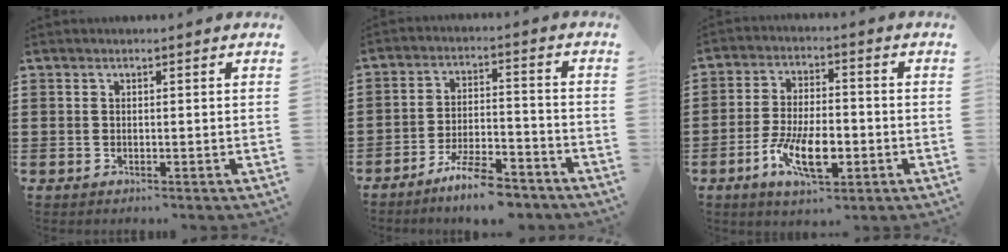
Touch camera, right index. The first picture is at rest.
{"total": 7.4, "force": [-6.5, 1.1, 3.5], "torque": [-0.066, 0.008, -0.121]}
{"total": 9.5, "force": [-3.6, 3.8, 7.9], "torque": [-0.167, -0.009, -0.065]}